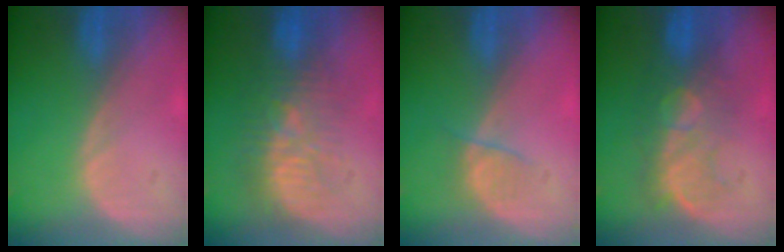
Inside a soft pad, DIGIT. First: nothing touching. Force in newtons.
{"total": 9.1, "press": 8.6, "slide": 2.8}
{"total": 2.5, "press": 2.3, "slide": 0.9}
{"total": 8.1, "press": 7.9, "slide": 1.9}